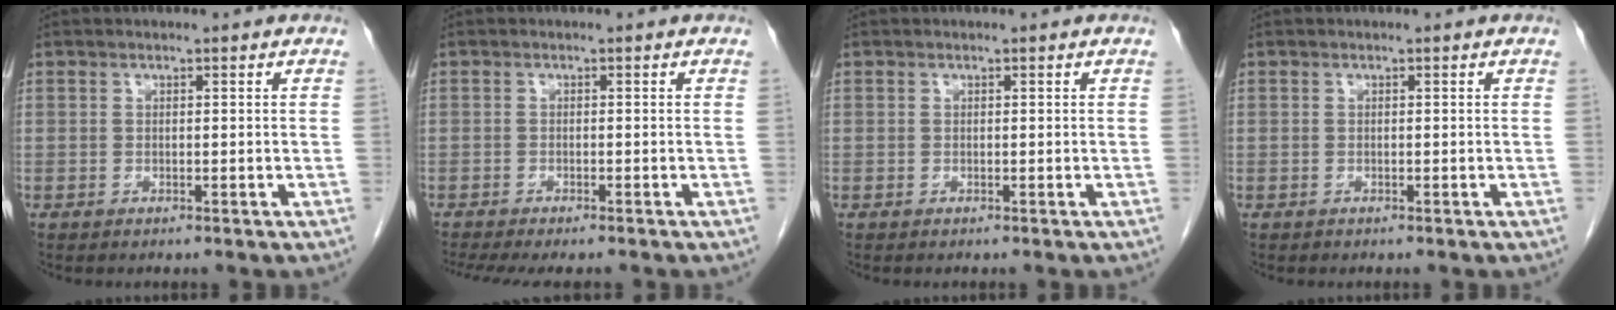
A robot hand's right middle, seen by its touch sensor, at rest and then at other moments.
{"total": 8.4, "force": [-7.2, 1.7, 4.0], "torque": [-0.056, -0.008, -0.105]}
{"total": 0.0}
{"total": 0.0}